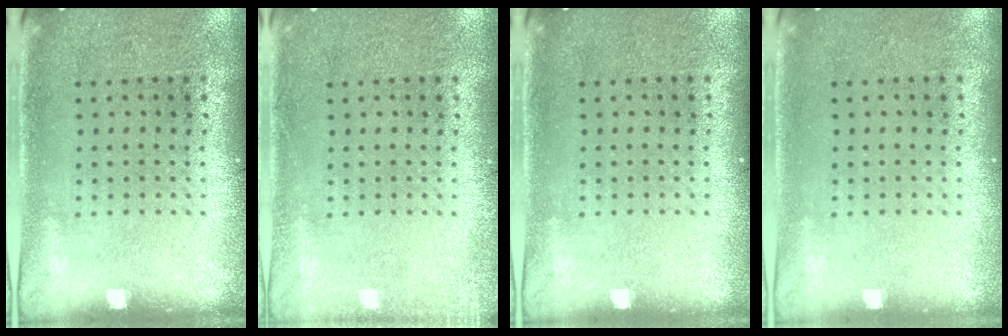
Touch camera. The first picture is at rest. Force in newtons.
{"total": 1.4, "press": 1.4, "slide": 0.2}
{"total": 0.0}
{"total": 0.0}